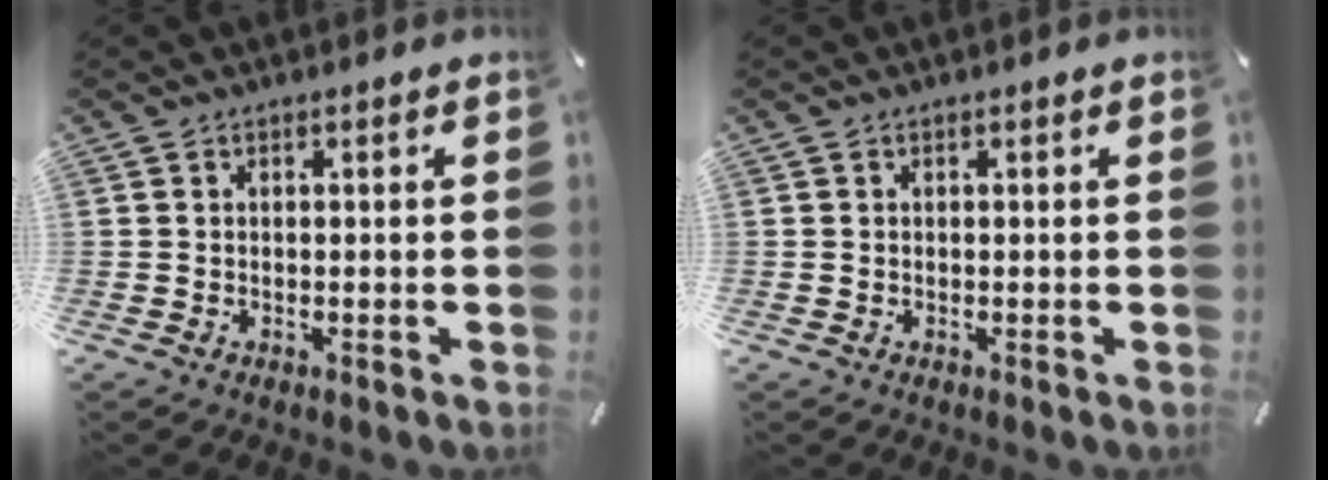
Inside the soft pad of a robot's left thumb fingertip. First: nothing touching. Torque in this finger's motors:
{"motor_torque": [0.00, 0.00, 0.02, -0.02, 0.01]}